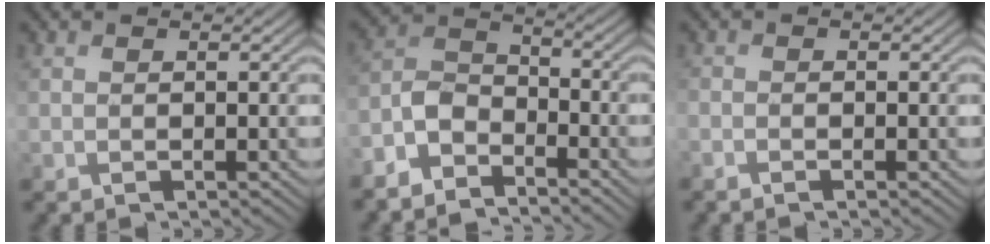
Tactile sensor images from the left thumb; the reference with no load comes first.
{"total": 6.1, "force": [-4.9, 2.5, 2.6], "torque": [-0.052, 0.001, -0.114]}
{"total": 1.1, "force": [-0.9, 0.3, 0.6], "torque": [-0.015, -0.004, -0.021]}